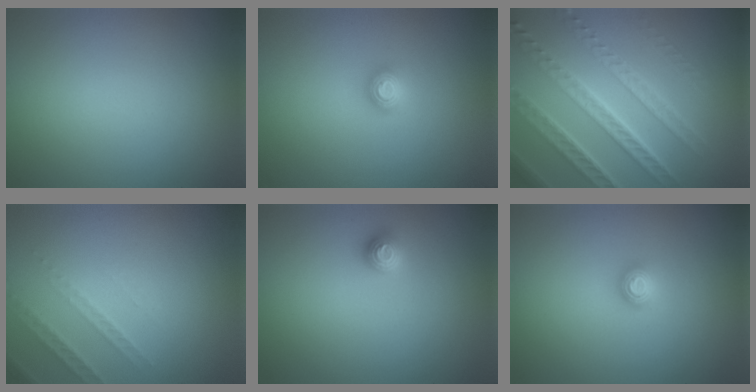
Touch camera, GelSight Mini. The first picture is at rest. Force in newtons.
{"total": 1.2, "press": 1.2, "slide": 0.3}
{"total": 7.6, "press": 5.3, "slide": 5.5}
{"total": 1.9, "press": 1.8, "slide": 0.6}
{"total": 1.1, "press": 1.1, "slide": 0.4}
{"total": 1.2, "press": 1.2, "slide": 0.1}